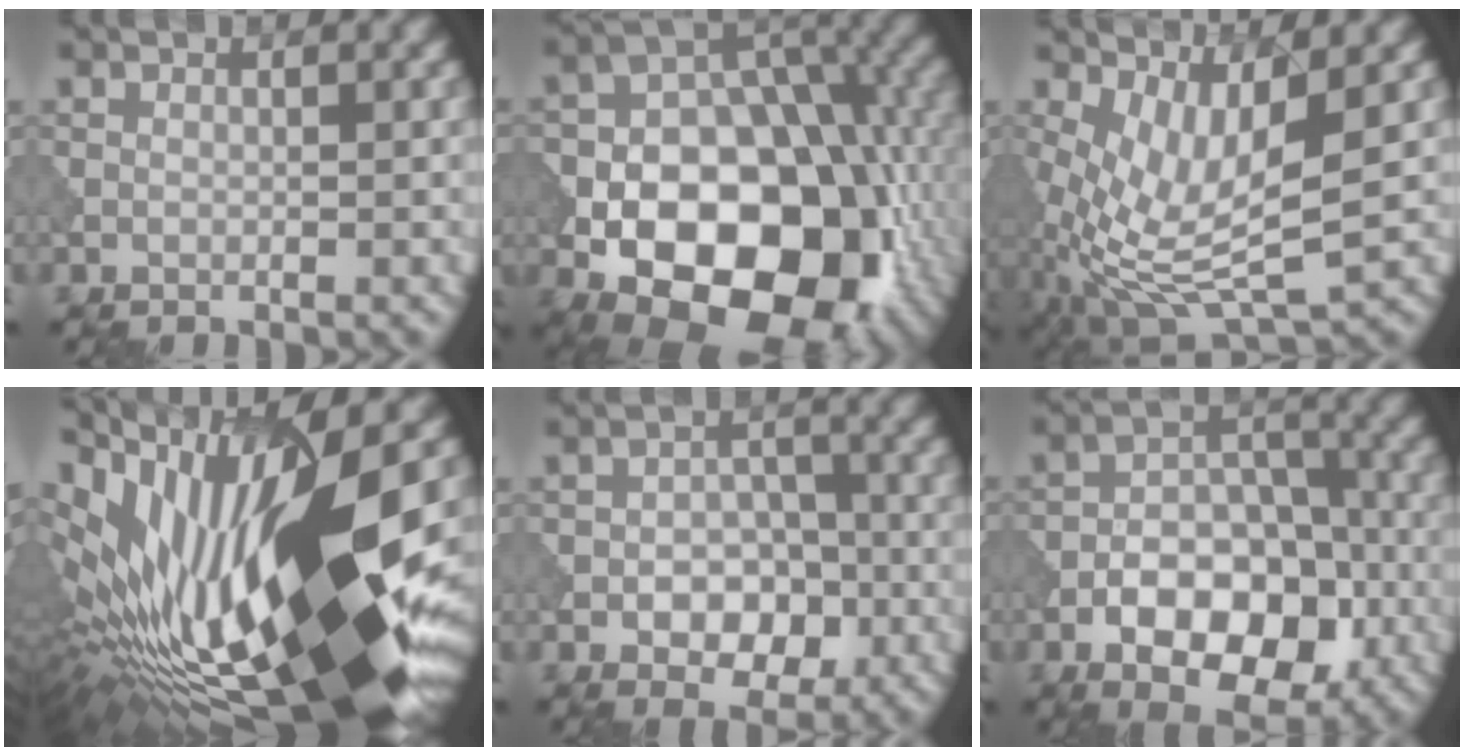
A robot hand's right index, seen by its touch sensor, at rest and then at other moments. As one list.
[{"total": 18.0, "force": [-5.3, 11.4, 12.8], "torque": [-0.166, -0.006, -0.088]}, {"total": 7.9, "force": [-0.5, 3.3, 7.2], "torque": [-0.163, -0.016, -0.003]}, {"total": 20.0, "force": [0.8, 6.7, 18.8], "torque": [-0.326, -0.010, 0.001]}, {"total": 5.4, "force": [-1.9, 3.5, 3.6], "torque": [-0.036, 0.005, -0.032]}, {"total": 9.2, "force": [-3.8, 5.5, 6.3], "torque": [-0.095, 0.000, -0.065]}]